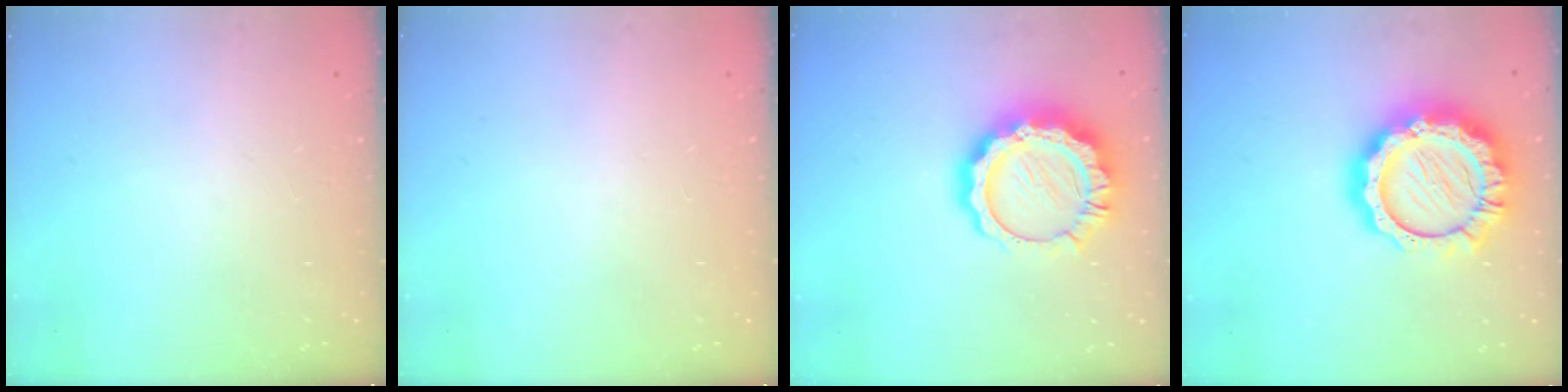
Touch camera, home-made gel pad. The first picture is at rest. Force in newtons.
{"total": 1.6, "press": 1.6, "slide": 0.1}
{"total": 15.5, "press": 15.4, "slide": 1.3}
{"total": 20.5, "press": 20.4, "slide": 1.8}